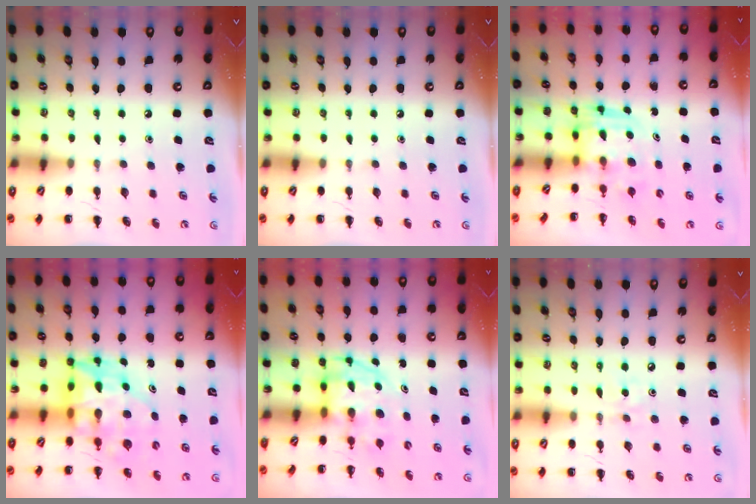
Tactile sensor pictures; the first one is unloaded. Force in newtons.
{"total": 0.0}
{"total": 3.0, "press": 3.0, "slide": 0.3}
{"total": 10.5, "press": 10.1, "slide": 3.0}
{"total": 3.7, "press": 3.7, "slide": 0.5}
{"total": 2.2, "press": 2.1, "slide": 0.6}